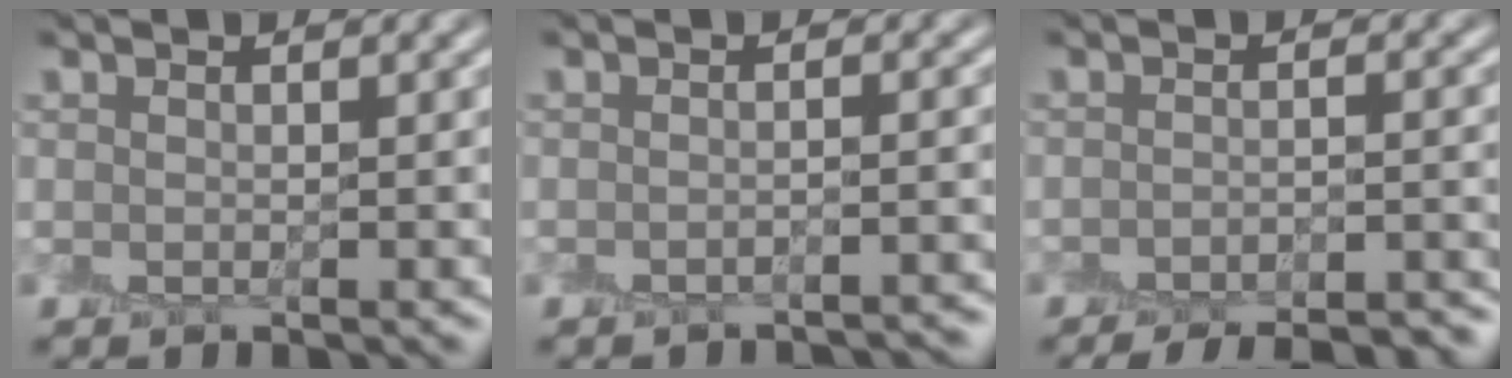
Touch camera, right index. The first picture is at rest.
{"total": 2.5, "force": [-2.5, -0.1, 0.2], "torque": [0.007, 0.000, -0.031]}
{"total": 8.0, "force": [-7.3, 1.9, 2.8], "torque": [-0.023, -0.001, -0.082]}